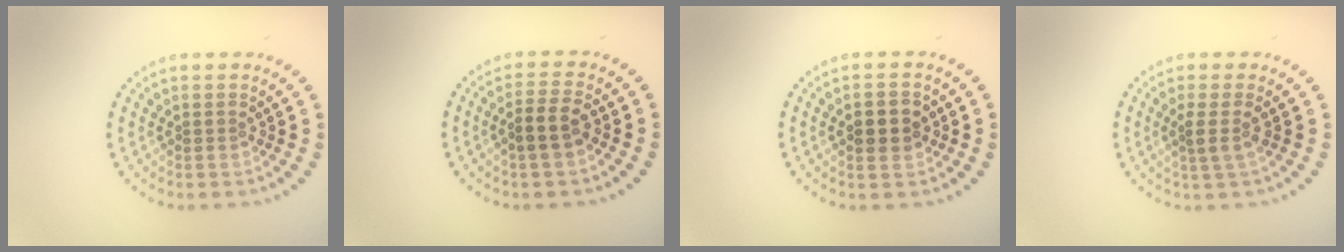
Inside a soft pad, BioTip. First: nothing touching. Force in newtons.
{"total": 2.6, "press": 2.4, "slide": 1.0}
{"total": 2.7, "press": 2.7, "slide": 0.2}
{"total": 2.0, "press": 1.6, "slide": 1.2}